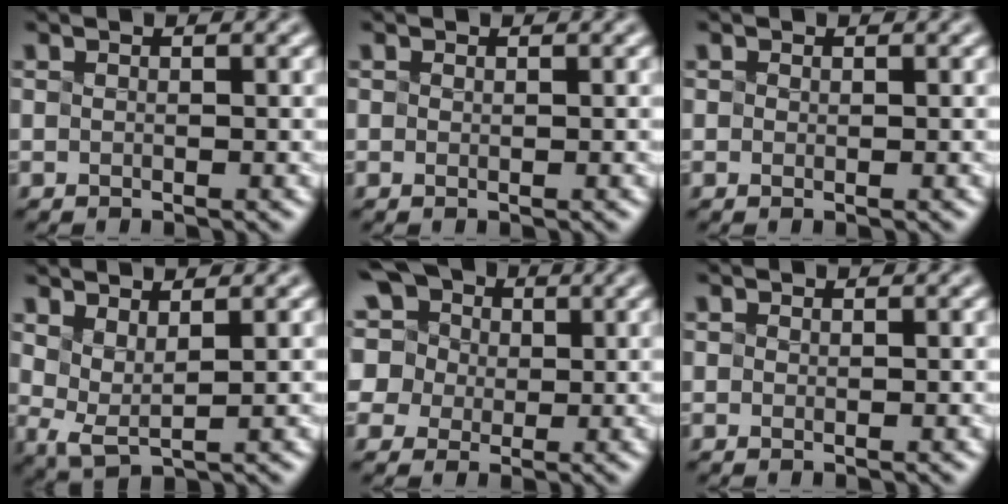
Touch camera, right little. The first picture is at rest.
{"total": 0.0}
{"total": 0.6, "force": [-0.1, -0.3, -0.5], "torque": [-0.003, 0.008, 0.010]}
{"total": 1.5, "force": [1.1, -0.1, 1.0], "torque": [-0.037, 0.005, 0.047]}
{"total": 10.8, "force": [5.4, 8.1, 4.8], "torque": [-0.103, 0.057, 0.076]}
{"total": 0.0}